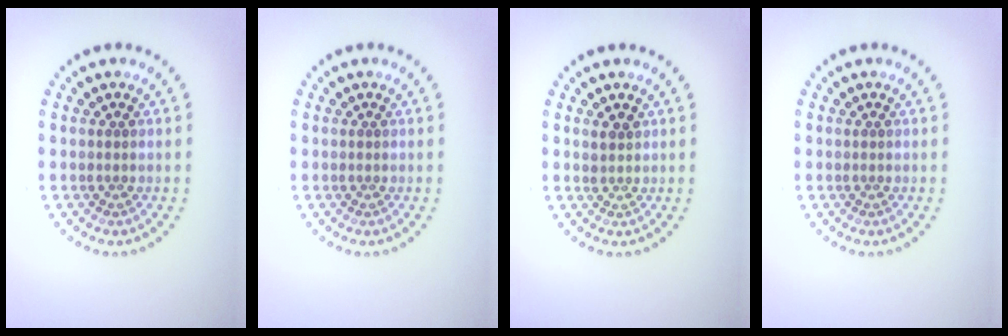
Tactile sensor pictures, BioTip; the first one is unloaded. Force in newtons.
{"total": 0.0}
{"total": 1.2, "press": 1.0, "slide": 0.7}
{"total": 0.0}